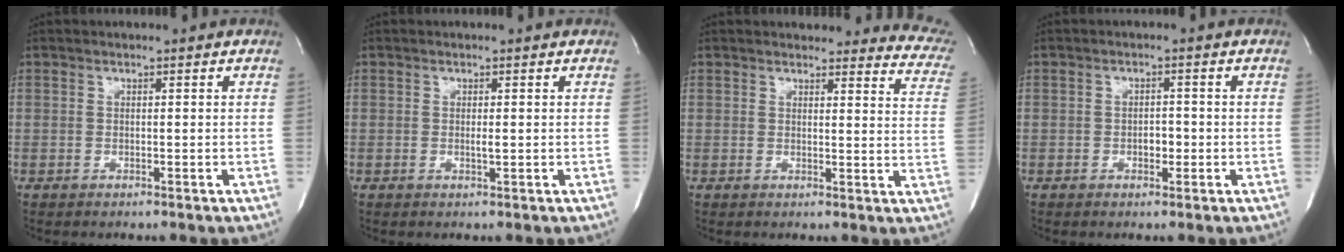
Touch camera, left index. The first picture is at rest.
{"total": 0.8, "force": [0.0, 0.1, 0.8], "torque": [-0.018, -0.002, 0.001]}
{"total": 10.5, "force": [10.1, 1.9, 2.3], "torque": [0.010, -0.056, 0.071]}
{"total": 1.9, "force": [-0.6, 1.1, 1.4], "torque": [-0.019, 0.005, -0.007]}